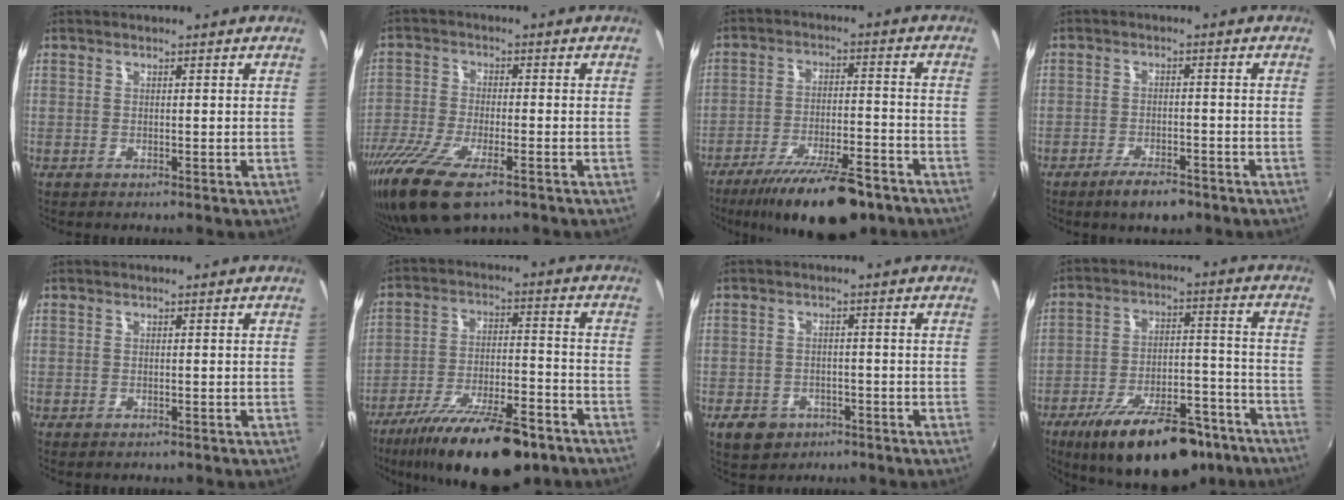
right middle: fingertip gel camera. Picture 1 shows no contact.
{"total": 13.7, "force": [-9.0, 4.4, 9.4], "torque": [-0.213, -0.050, -0.172]}
{"total": 16.4, "force": [-12.3, 4.6, 9.9], "torque": [-0.183, -0.023, -0.188]}
{"total": 5.6, "force": [-4.1, 1.9, 3.3], "torque": [-0.075, -0.010, -0.069]}
{"total": 0.7, "force": [-0.6, 0.3, 0.2], "torque": [-0.007, -0.005, -0.011]}
{"total": 20.2, "force": [-14.6, 6.0, 12.6], "torque": [-0.225, -0.033, -0.226]}
{"total": 6.4, "force": [-3.7, 4.7, 2.4], "torque": [-0.066, -0.003, -0.051]}
{"total": 21.9, "force": [-16.0, 8.2, 12.6], "torque": [-0.208, -0.008, -0.225]}